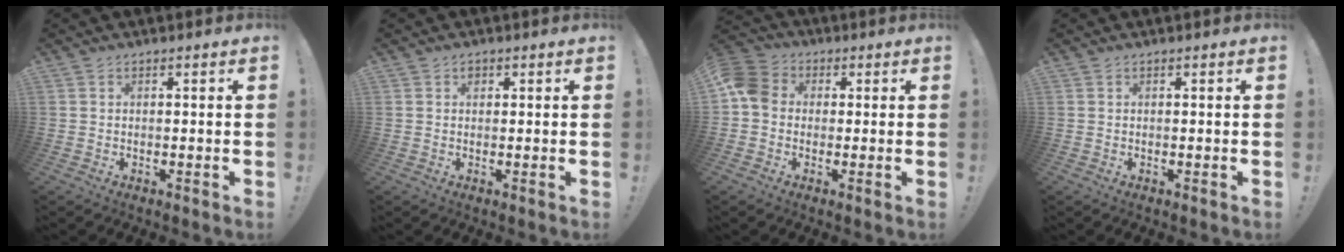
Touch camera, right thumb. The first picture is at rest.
{"total": 1.1, "force": [0.4, 1.0, 0.3], "torque": [0.004, -0.001, 0.004]}
{"total": 7.5, "force": [-0.2, 6.2, 4.1], "torque": [-0.069, 0.018, -0.001]}
{"total": 0.0}